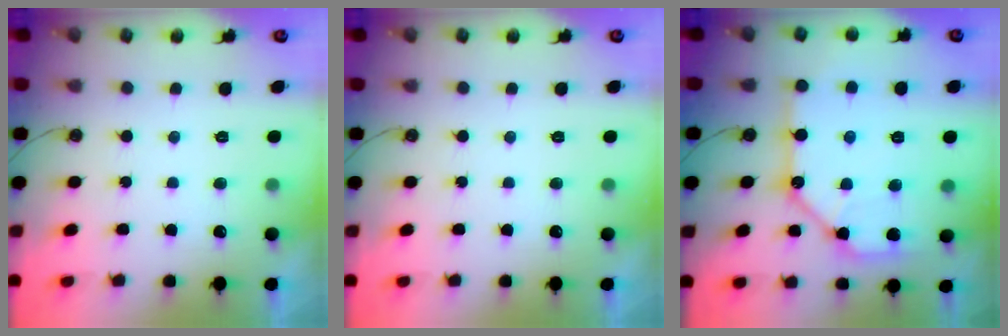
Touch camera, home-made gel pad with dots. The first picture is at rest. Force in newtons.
{"total": 0.0}
{"total": 14.6, "press": 14.5, "slide": 1.1}